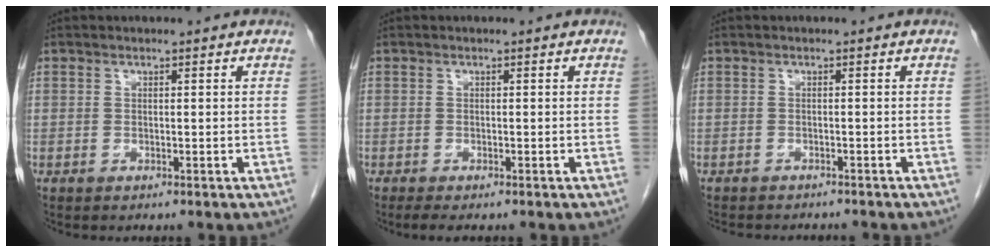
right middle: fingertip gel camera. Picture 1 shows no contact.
{"total": 1.9, "force": [-1.4, 0.5, 1.1], "torque": [-0.023, -0.006, -0.021]}
{"total": 6.7, "force": [-6.1, 1.8, 2.3], "torque": [-0.030, -0.001, -0.076]}